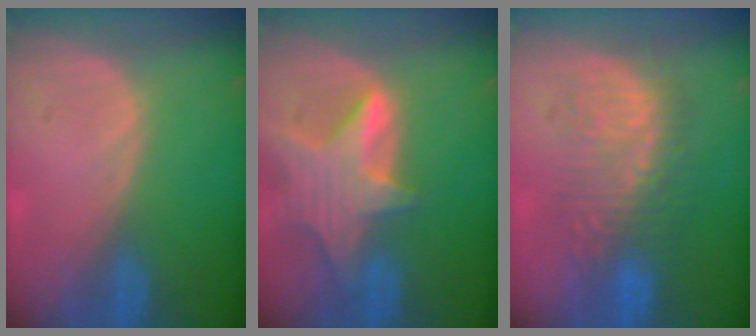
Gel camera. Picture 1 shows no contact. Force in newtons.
{"total": 8.4, "press": 7.4, "slide": 4.0}
{"total": 8.8, "press": 8.6, "slide": 1.4}